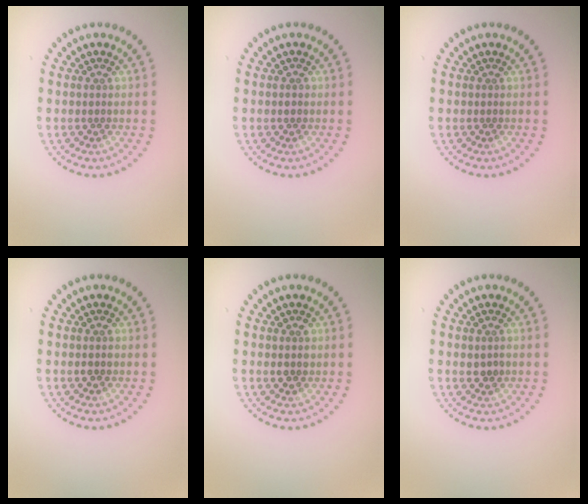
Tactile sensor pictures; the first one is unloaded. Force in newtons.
{"total": 0.7, "press": 0.7, "slide": 0.1}
{"total": 0.0}
{"total": 1.4, "press": 1.4, "slide": 0.2}
{"total": 1.4, "press": 1.4, "slide": 0.4}
{"total": 1.4, "press": 1.4, "slide": 0.2}